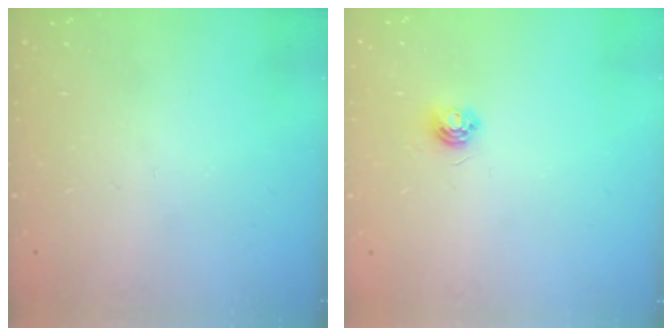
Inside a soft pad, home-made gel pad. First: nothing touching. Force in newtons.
{"total": 4.7, "press": 4.7, "slide": 0.5}